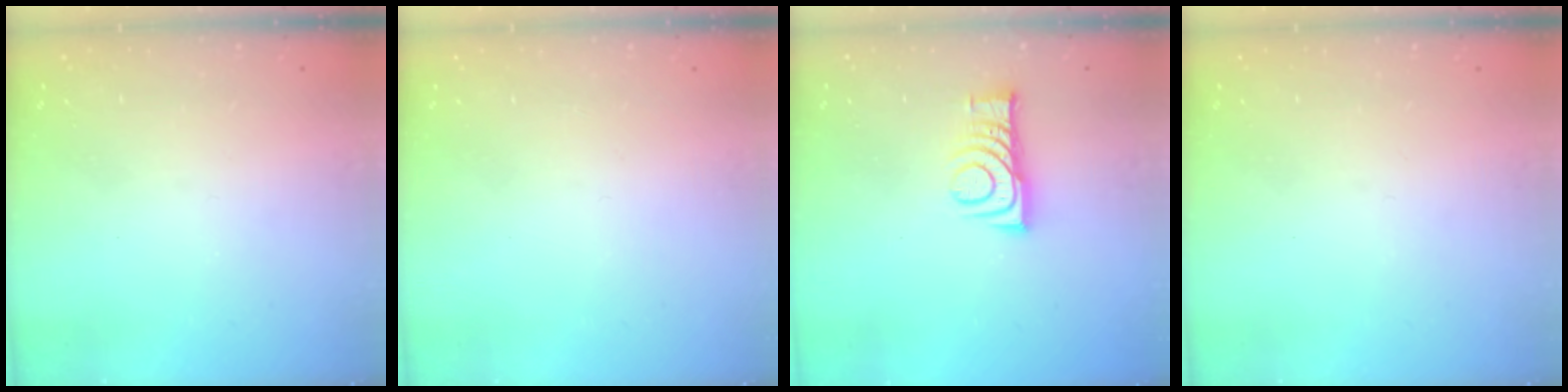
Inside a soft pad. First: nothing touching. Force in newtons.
{"total": 1.8, "press": 1.7, "slide": 0.1}
{"total": 8.8, "press": 8.8, "slide": 0.1}
{"total": 0.0}